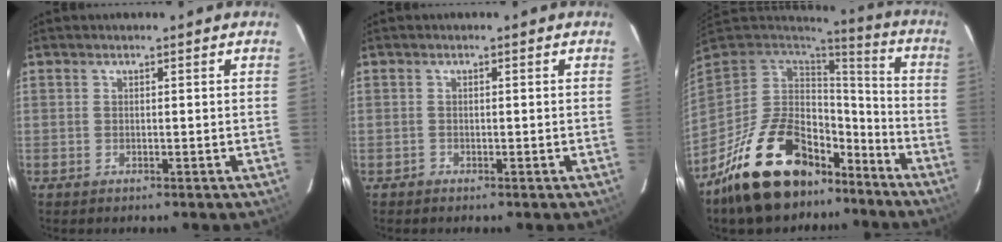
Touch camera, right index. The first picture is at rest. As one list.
[{"total": 0.6, "force": [-0.4, 0.3, -0.2], "torque": [0.002, 0.003, -0.010]}, {"total": 23.5, "force": [-17.4, 11.2, 11.2], "torque": [-0.212, 0.036, -0.266]}]